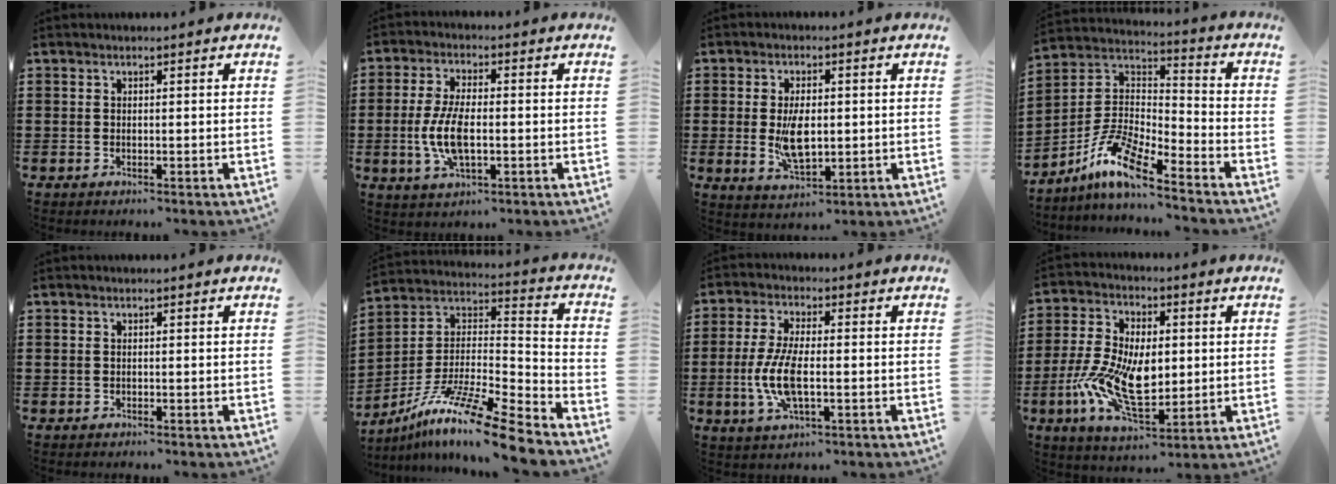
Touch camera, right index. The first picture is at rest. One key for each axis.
{"total": 7.5, "fx": -1.1, "fy": 3.2, "fz": 6.7, "tx": -0.153, "ty": -0.004, "tz": -0.026}
{"total": 6.7, "fx": -0.4, "fy": 3.2, "fz": 5.9, "tx": -0.114, "ty": -0.004, "tz": -0.008}
{"total": 9.7, "fx": -7.0, "fy": 2.1, "fz": 6.3, "tx": -0.152, "ty": -0.002, "tz": -0.147}
{"total": 0.0}
{"total": 12.9, "fx": -10.3, "fy": 0.5, "fz": 7.9, "tx": -0.139, "ty": 0.011, "tz": -0.196}
{"total": 7.8, "fx": -1.4, "fy": 3.0, "fz": 7.1, "tx": -0.156, "ty": -0.007, "tz": -0.029}
{"total": 12.6, "fx": -1.6, "fy": 6.6, "fz": 10.6, "tx": -0.238, "ty": -0.006, "tz": -0.027}